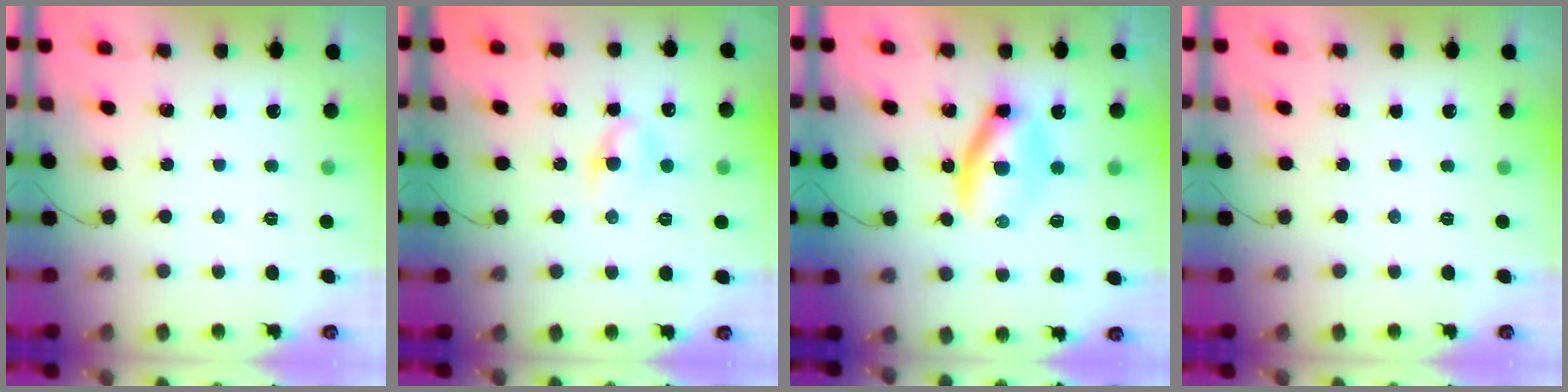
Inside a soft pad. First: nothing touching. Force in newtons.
{"total": 5.5, "press": 5.4, "slide": 1.4}
{"total": 6.7, "press": 6.5, "slide": 1.7}
{"total": 0.0}